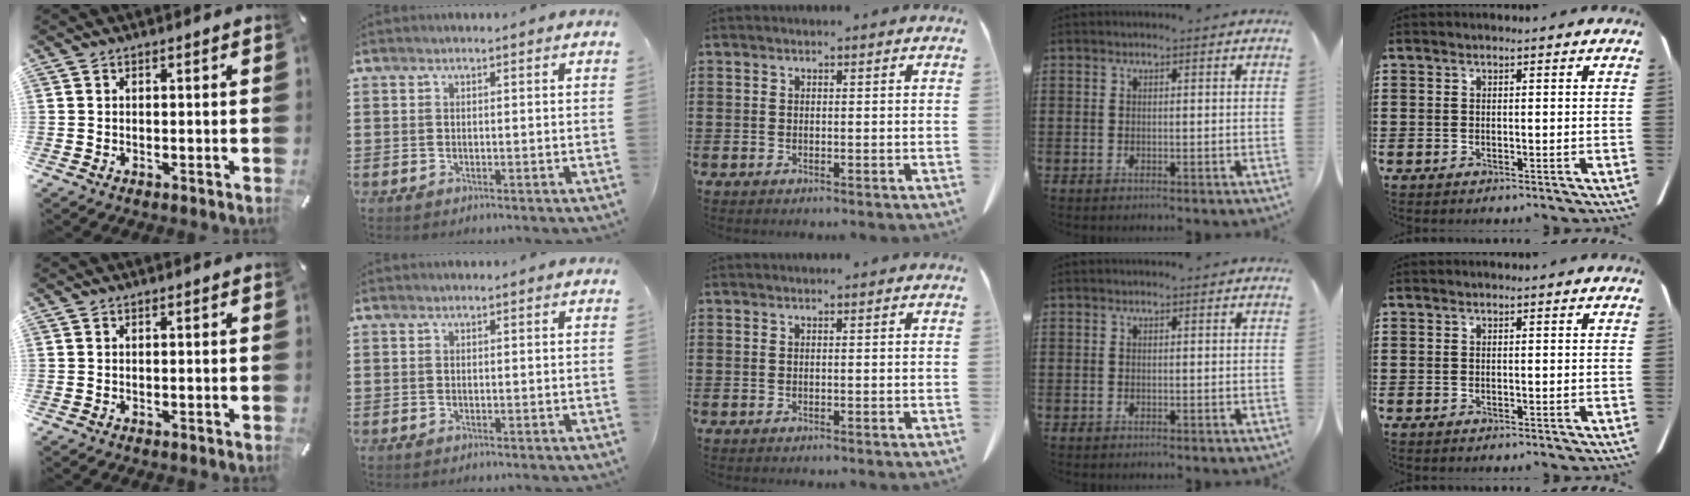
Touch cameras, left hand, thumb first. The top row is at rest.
{}